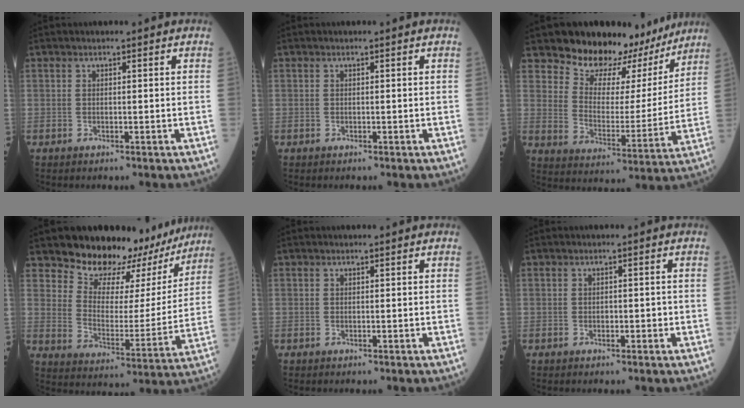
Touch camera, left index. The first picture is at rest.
{"total": 0.0}
{"total": 16.3, "force": [13.8, 7.5, 4.3], "torque": [-0.043, -0.017, 0.181]}
{"total": 18.3, "force": [15.5, 8.1, 5.5], "torque": [-0.054, -0.022, 0.197]}
{"total": 0.0}
{"total": 1.0, "force": [-0.4, 0.7, 0.6], "torque": [-0.007, 0.004, -0.006]}